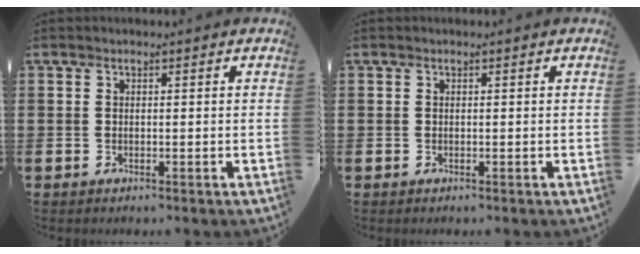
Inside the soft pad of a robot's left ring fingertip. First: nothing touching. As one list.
[{"total": 0.0}]